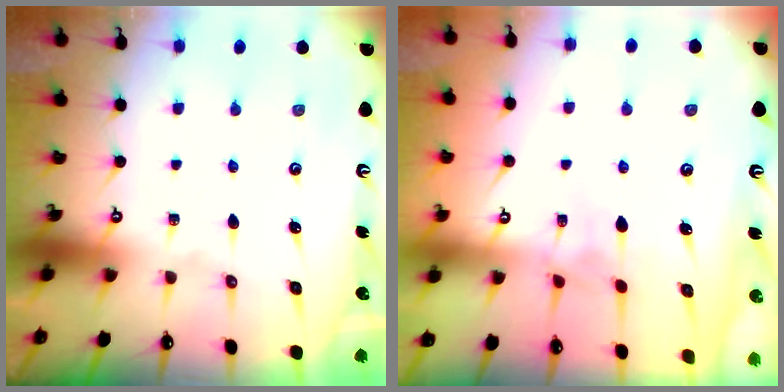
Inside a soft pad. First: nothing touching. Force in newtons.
{"total": 2.4, "press": 2.3, "slide": 0.7}